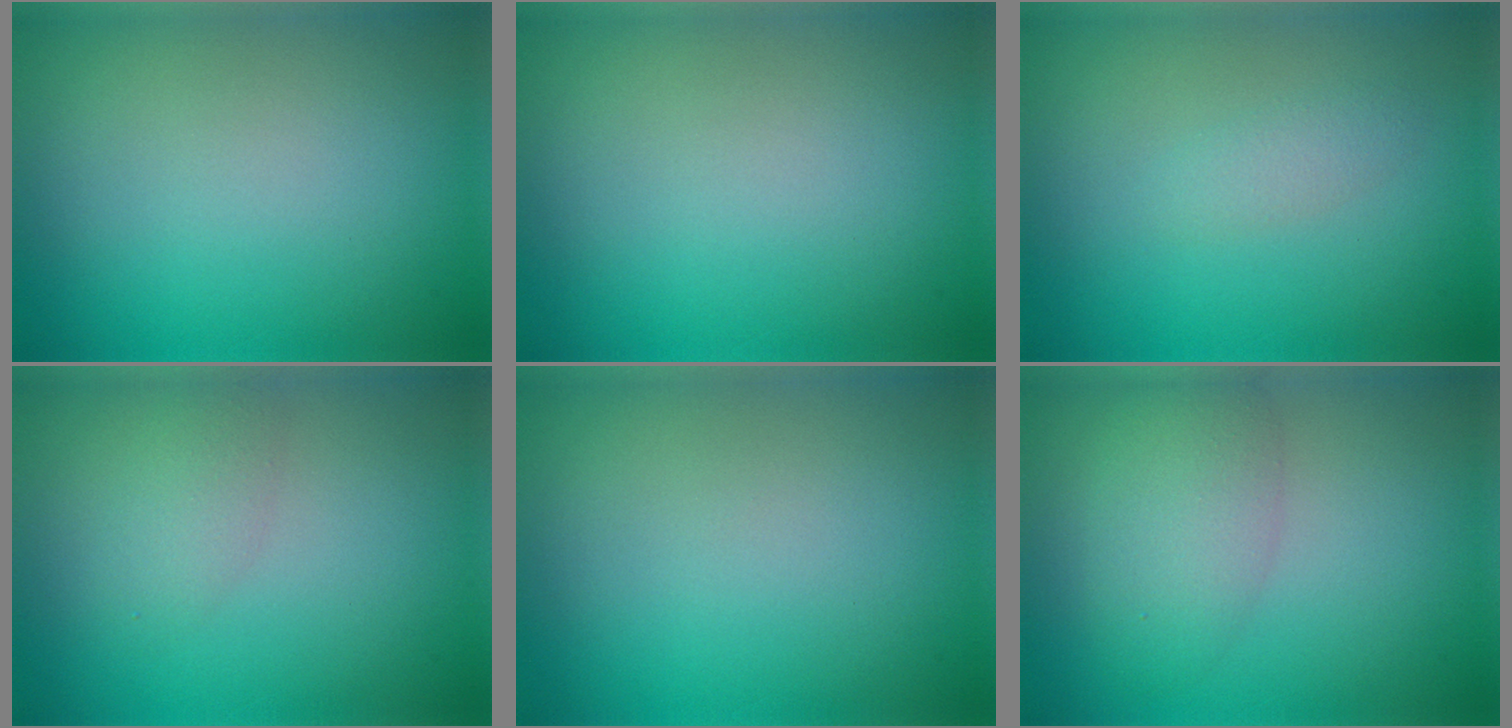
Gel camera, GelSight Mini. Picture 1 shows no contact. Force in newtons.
{"total": 0.0}
{"total": 1.2, "press": 1.2, "slide": 0.1}
{"total": 1.9, "press": 1.9, "slide": 0.1}
{"total": 0.0}
{"total": 3.9, "press": 3.9, "slide": 0.1}